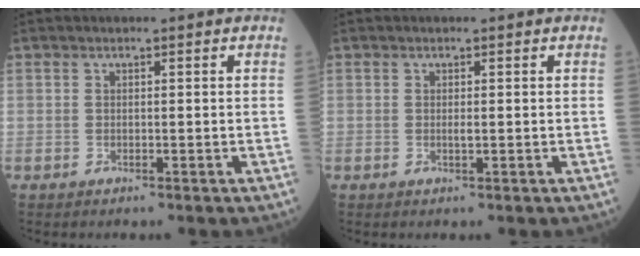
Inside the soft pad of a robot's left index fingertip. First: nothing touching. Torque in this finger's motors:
{"motor_torque": [0.18, -0.02, 0.00, 0.01]}